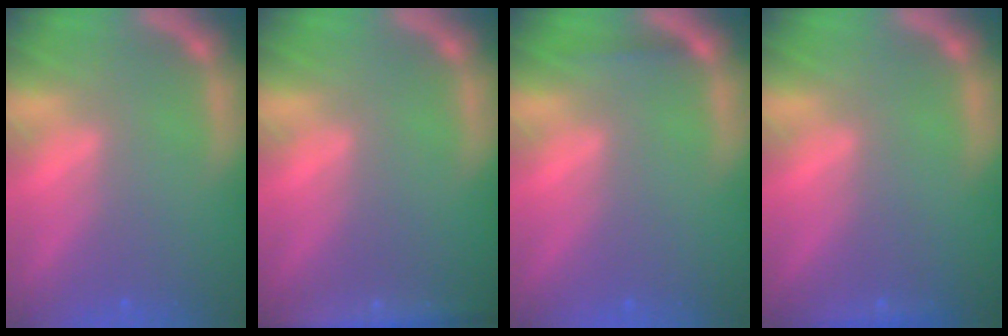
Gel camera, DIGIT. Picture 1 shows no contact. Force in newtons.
{"total": 4.5}
{"total": 0.9}
{"total": 0.9}